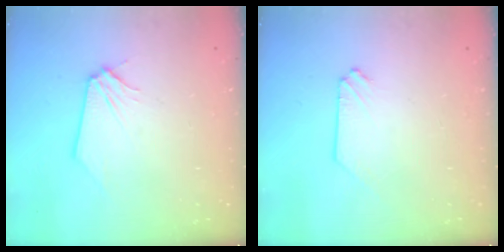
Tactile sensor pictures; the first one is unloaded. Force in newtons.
{"total": 0.0}